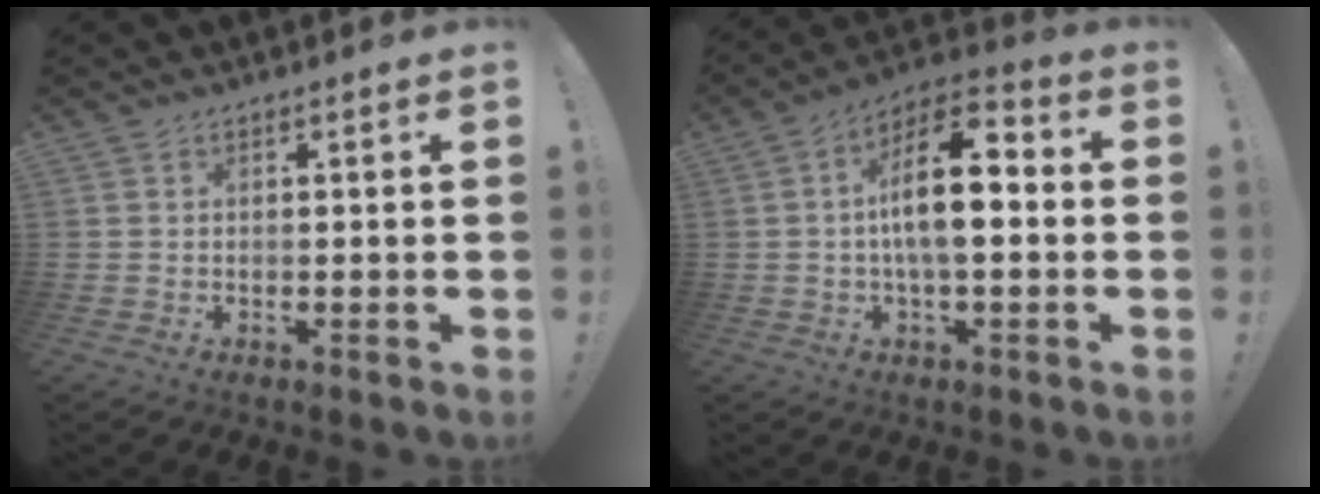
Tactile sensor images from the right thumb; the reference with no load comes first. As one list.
[{"total": 14.3, "force": [0.5, 5.8, 13.1], "torque": [-0.227, 0.002, 0.001]}]